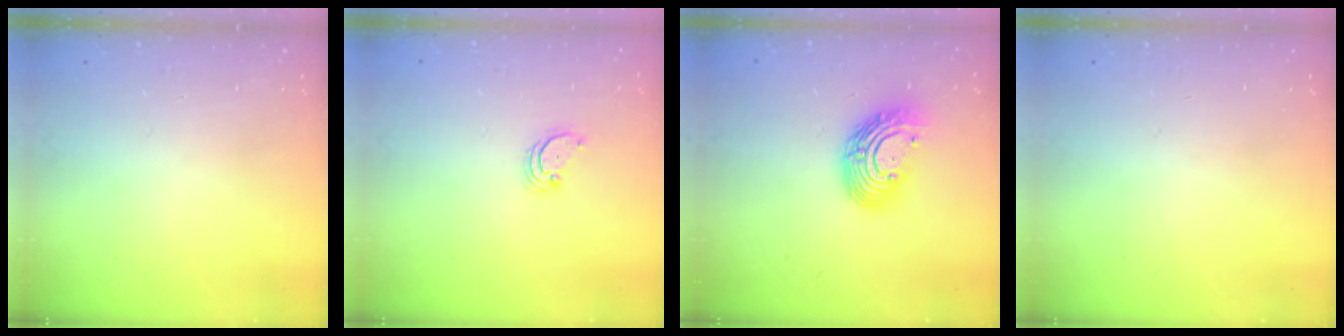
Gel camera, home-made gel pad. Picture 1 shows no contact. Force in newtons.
{"total": 2.2, "press": 2.2, "slide": 0.3}
{"total": 13.2, "press": 13.2, "slide": 0.8}
{"total": 0.0}